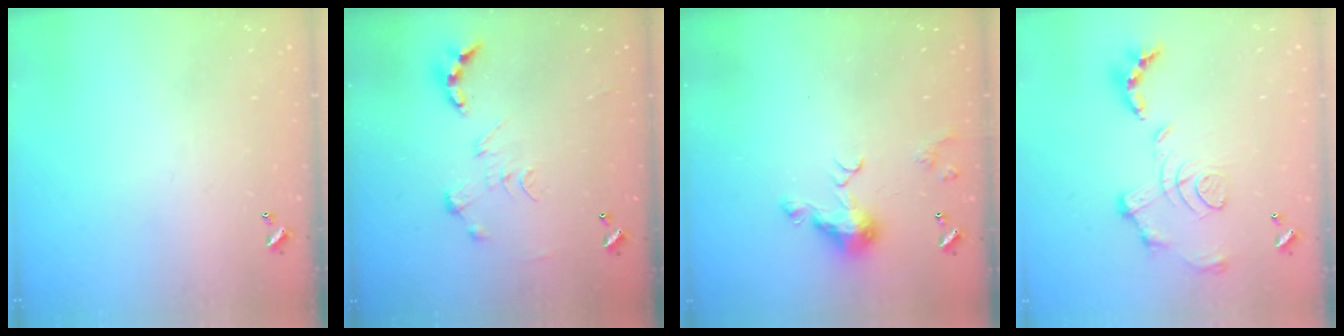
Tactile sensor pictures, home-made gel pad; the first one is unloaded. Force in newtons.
{"total": 0.0}
{"total": 7.3, "press": 7.3, "slide": 1.0}
{"total": 1.5, "press": 0.8, "slide": 1.3}